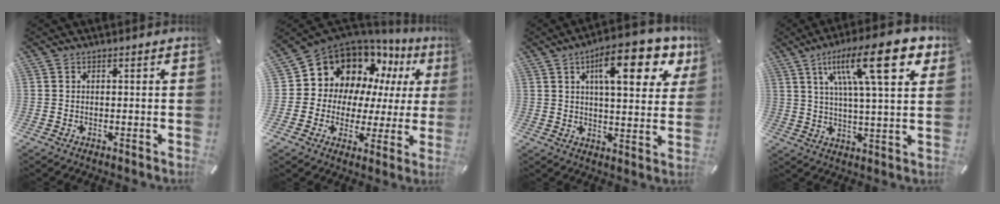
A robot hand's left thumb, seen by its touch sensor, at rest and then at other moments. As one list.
[{"total": 13.8, "force": [8.4, 10.4, 3.5], "torque": [-0.083, -0.075, 0.159]}, {"total": 16.6, "force": [8.1, 6.0, 13.1], "torque": [-0.194, -0.026, 0.124]}, {"total": 21.0, "force": [9.7, 5.6, 17.7], "torque": [-0.291, -0.024, 0.143]}]